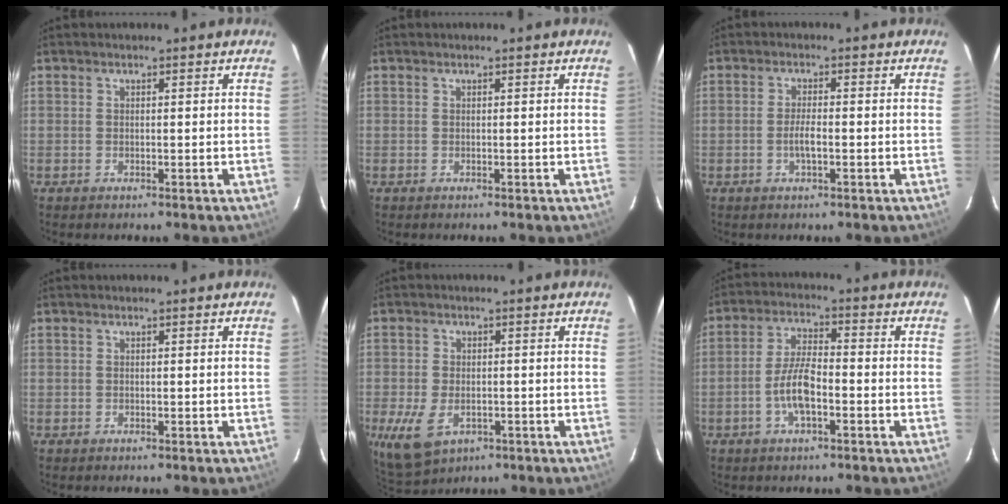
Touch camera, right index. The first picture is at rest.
{"total": 0.0}
{"total": 2.5, "force": [-0.6, 1.0, 2.2], "torque": [-0.042, 0.002, -0.011]}
{"total": 0.0}
{"total": 8.3, "force": [-3.0, 5.2, 5.7], "torque": [-0.130, -0.021, -0.046]}
{"total": 7.2, "force": [-2.6, 2.3, 6.2], "torque": [-0.128, 0.008, -0.051]}